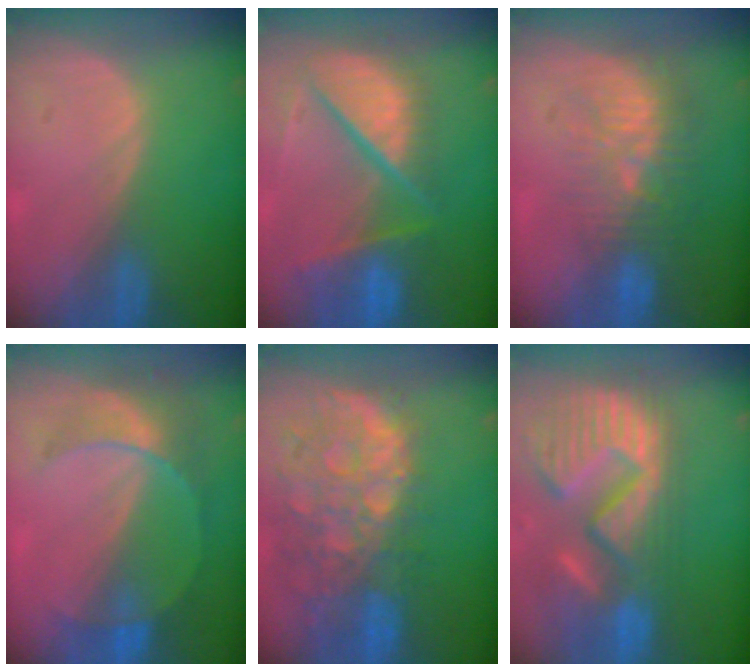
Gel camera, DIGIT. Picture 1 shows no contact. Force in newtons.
{"total": 11.5, "press": 9.6, "slide": 6.4}
{"total": 9.7, "press": 8.9, "slide": 3.8}
{"total": 7.6, "press": 6.7, "slide": 3.6}
{"total": 13.3, "press": 10.9, "slide": 7.6}
{"total": 15.1, "press": 12.6, "slide": 8.3}